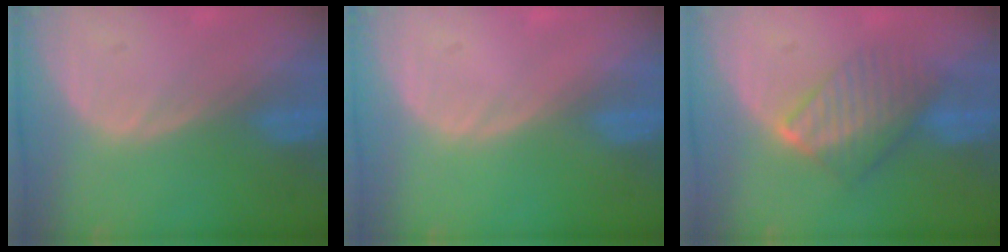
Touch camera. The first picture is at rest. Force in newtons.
{"total": 0.0}
{"total": 6.5, "press": 6.5, "slide": 0.6}